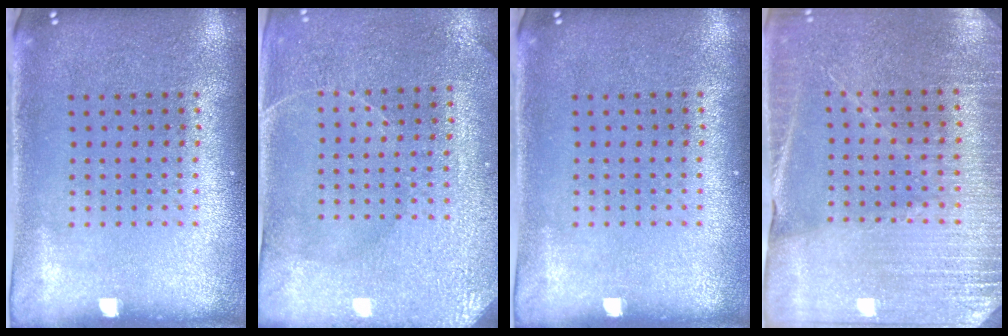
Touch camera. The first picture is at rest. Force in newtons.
{"total": 3.0, "press": 2.9, "slide": 0.3}
{"total": 0.0}
{"total": 3.1, "press": 3.1, "slide": 0.4}